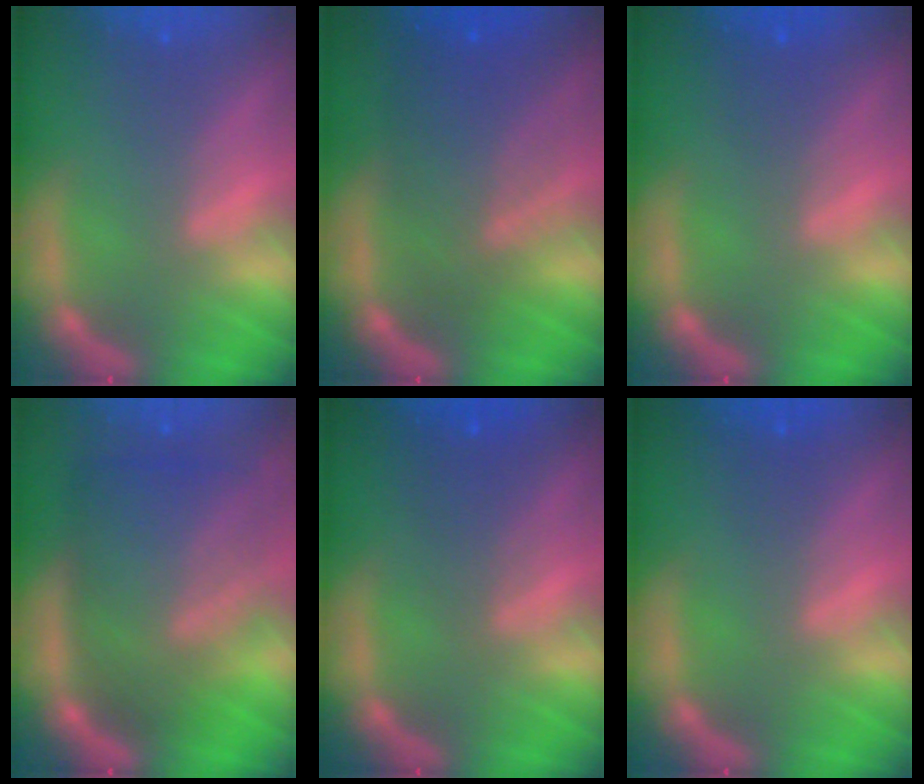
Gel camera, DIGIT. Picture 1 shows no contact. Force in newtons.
{"total": 7.0}
{"total": 1.4}
{"total": 10.0}
{"total": 2.5}
{"total": 1.0}